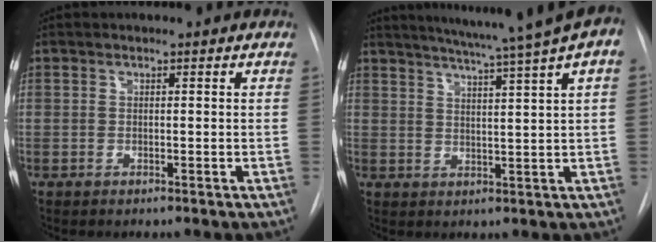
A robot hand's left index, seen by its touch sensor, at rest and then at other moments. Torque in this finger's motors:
{"motor_torque": [-0.31, -1.03, -0.76, 0.06]}